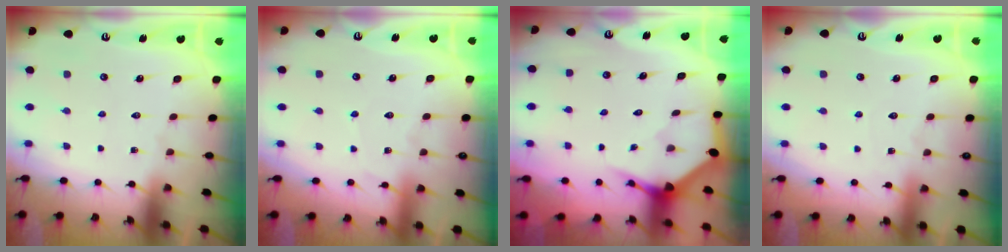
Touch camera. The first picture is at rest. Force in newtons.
{"total": 2.9, "press": 2.8, "slide": 0.4}
{"total": 3.4, "press": 3.4, "slide": 0.1}
{"total": 3.9, "press": 3.9, "slide": 0.4}